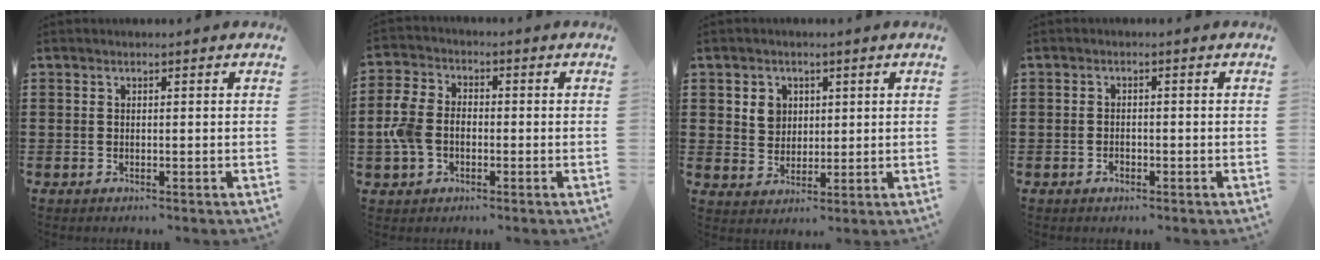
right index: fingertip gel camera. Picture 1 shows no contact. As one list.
[{"total": 5.9, "force": [-1.5, 4.2, 3.9], "torque": [-0.108, 0.002, -0.036]}, {"total": 3.7, "force": [1.4, 3.2, 1.2], "torque": [-0.027, 0.006, 0.024]}, {"total": 1.0, "force": [-0.7, 0.5, 0.5], "torque": [-0.012, -0.005, -0.013]}]